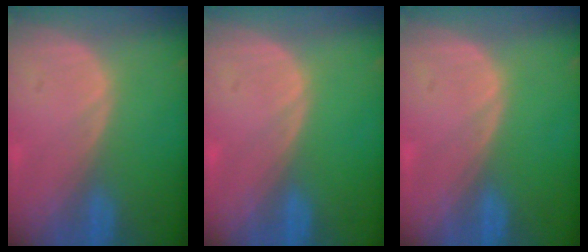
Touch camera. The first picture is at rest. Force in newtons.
{"total": 0.0}
{"total": 0.0}